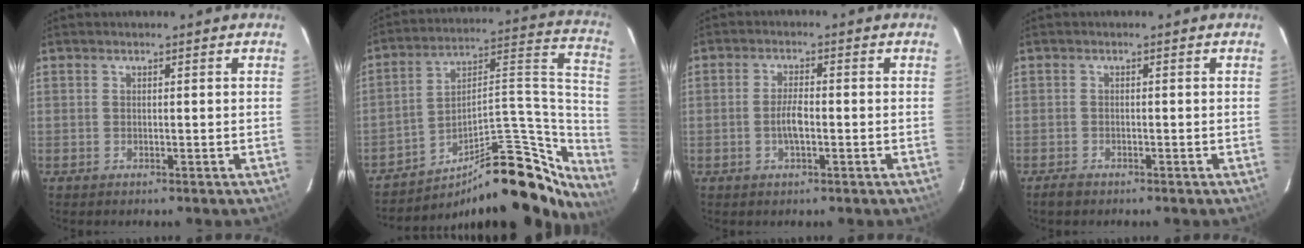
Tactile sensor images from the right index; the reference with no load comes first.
{"total": 25.0, "force": [-20.5, 7.1, 12.5], "torque": [-0.135, 0.054, -0.299]}
{"total": 3.5, "force": [-1.0, 1.1, 3.2], "torque": [-0.065, 0.003, -0.018]}
{"total": 1.8, "force": [-1.5, 0.8, 0.8], "torque": [-0.019, 0.001, -0.026]}